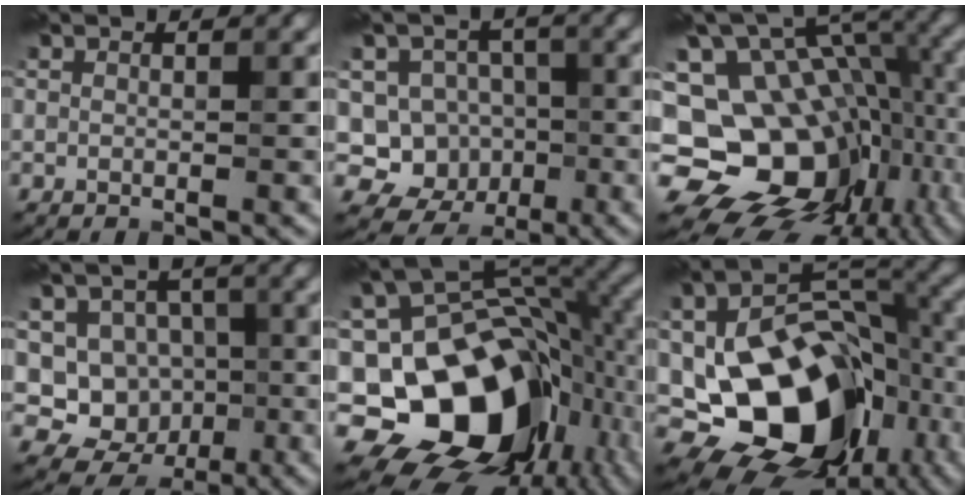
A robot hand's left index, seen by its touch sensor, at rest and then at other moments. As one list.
[{"total": 7.6, "force": [-2.1, 7.0, 2.2], "torque": [-0.042, 0.023, -0.047]}, {"total": 15.7, "force": [-3.6, 11.2, 10.4], "torque": [-0.167, 0.004, -0.029]}, {"total": 8.7, "force": [-1.7, 8.0, 2.9], "torque": [-0.065, 0.030, -0.043]}, {"total": 16.5, "force": [-5.0, 11.5, 10.6], "torque": [-0.160, -0.007, -0.076]}, {"total": 13.7, "force": [-3.9, 9.5, 9.1], "torque": [-0.142, 0.000, -0.069]}]